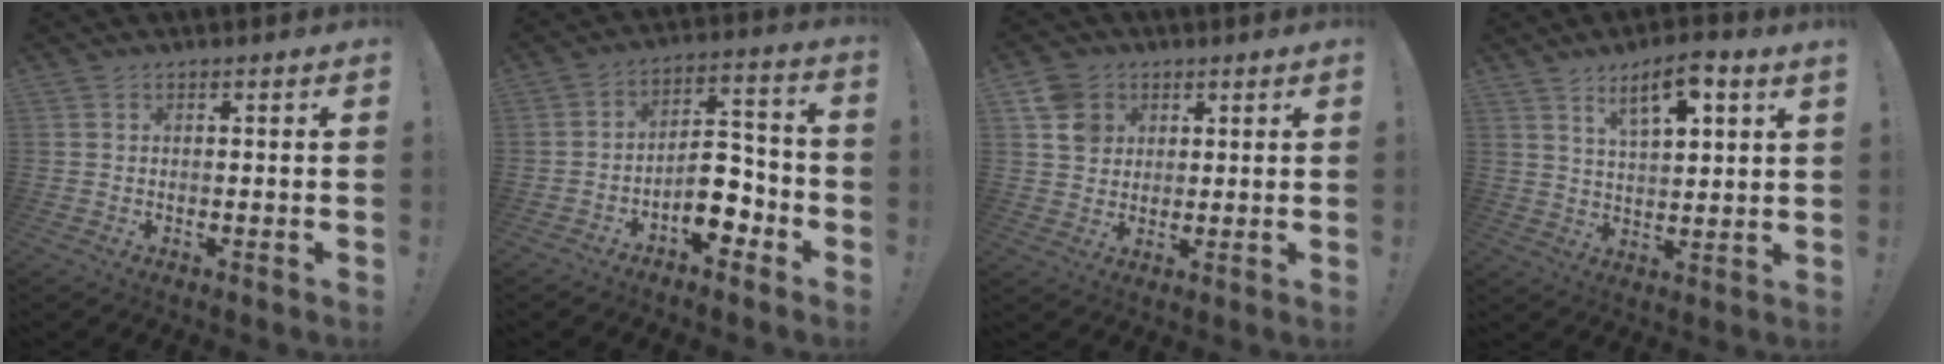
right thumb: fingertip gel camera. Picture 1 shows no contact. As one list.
[{"total": 11.1, "force": [-5.5, 6.2, 7.4], "torque": [-0.107, 0.037, -0.088]}, {"total": 9.8, "force": [3.9, 8.2, 3.5], "torque": [-0.054, -0.013, 0.082]}, {"total": 9.1, "force": [5.7, 2.1, 6.7], "torque": [-0.109, -0.022, 0.096]}]